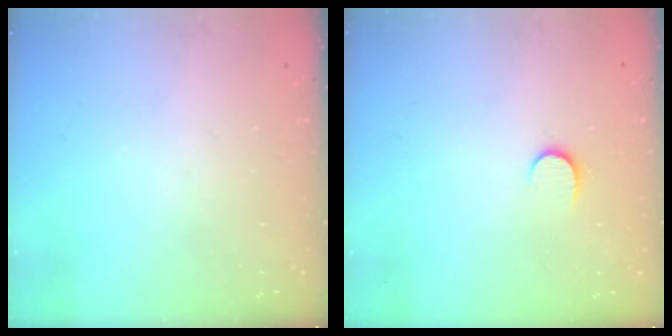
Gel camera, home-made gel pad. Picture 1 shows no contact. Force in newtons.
{"total": 5.1, "press": 5.1, "slide": 0.6}